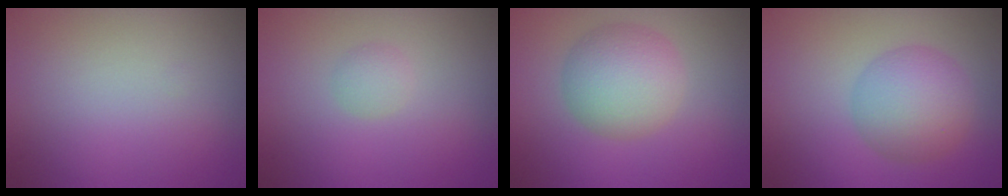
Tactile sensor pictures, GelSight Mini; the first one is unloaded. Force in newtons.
{"total": 1.2, "press": 1.2, "slide": 0.0}
{"total": 5.6, "press": 5.6, "slide": 0.3}
{"total": 5.5, "press": 5.5, "slide": 0.1}